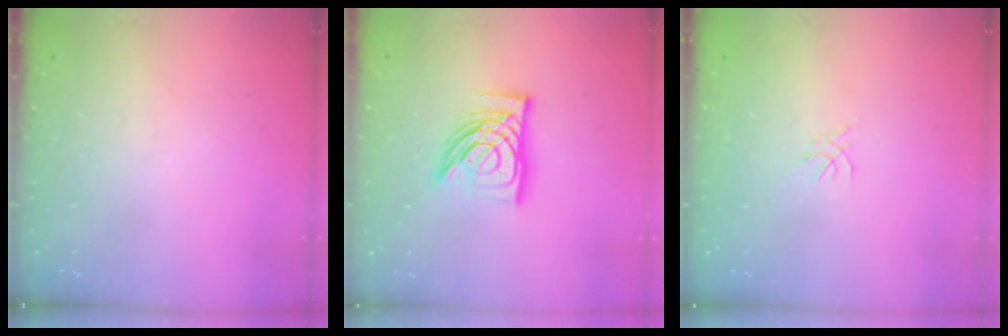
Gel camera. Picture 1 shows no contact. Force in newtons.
{"total": 12.7, "press": 12.6, "slide": 1.5}
{"total": 0.0}